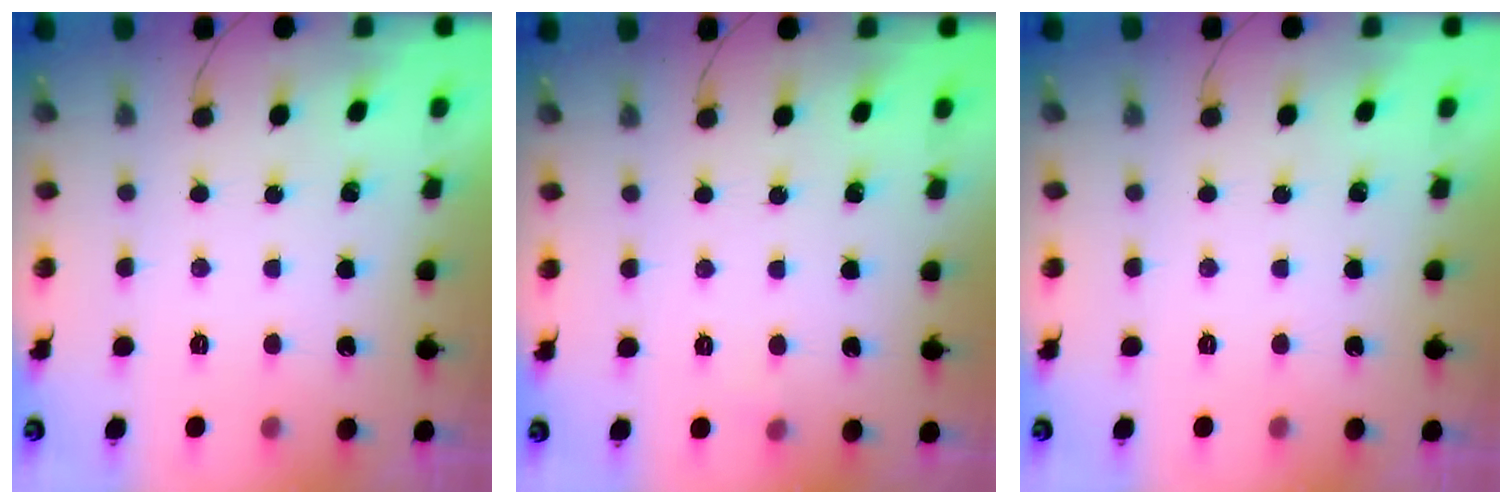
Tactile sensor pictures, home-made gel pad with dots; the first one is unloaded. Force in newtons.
{"total": 2.5, "press": 2.4, "slide": 1.0}
{"total": 0.0}